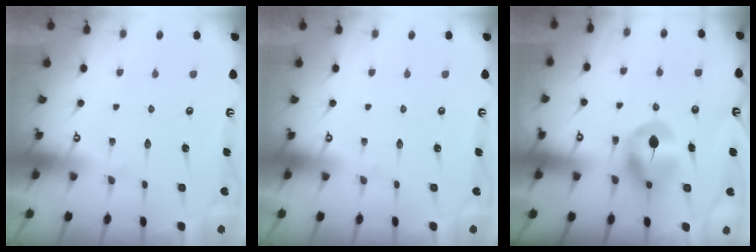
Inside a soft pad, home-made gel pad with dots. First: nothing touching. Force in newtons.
{"total": 0.0}
{"total": 7.5, "press": 7.4, "slide": 0.4}